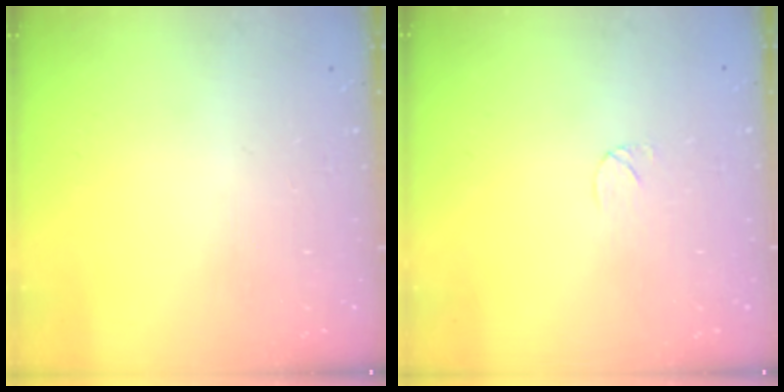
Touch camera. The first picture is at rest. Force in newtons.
{"total": 3.7, "press": 3.7, "slide": 0.3}